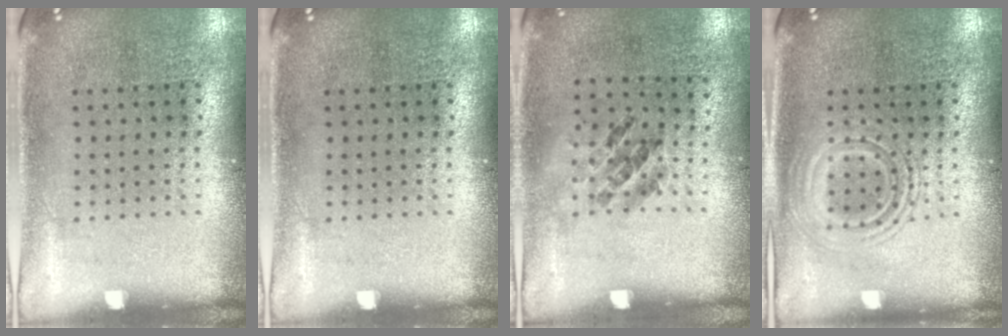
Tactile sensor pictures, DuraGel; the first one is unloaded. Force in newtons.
{"total": 0.0}
{"total": 1.2, "press": 0.7, "slide": 0.9}
{"total": 2.8, "press": 2.7, "slide": 0.4}